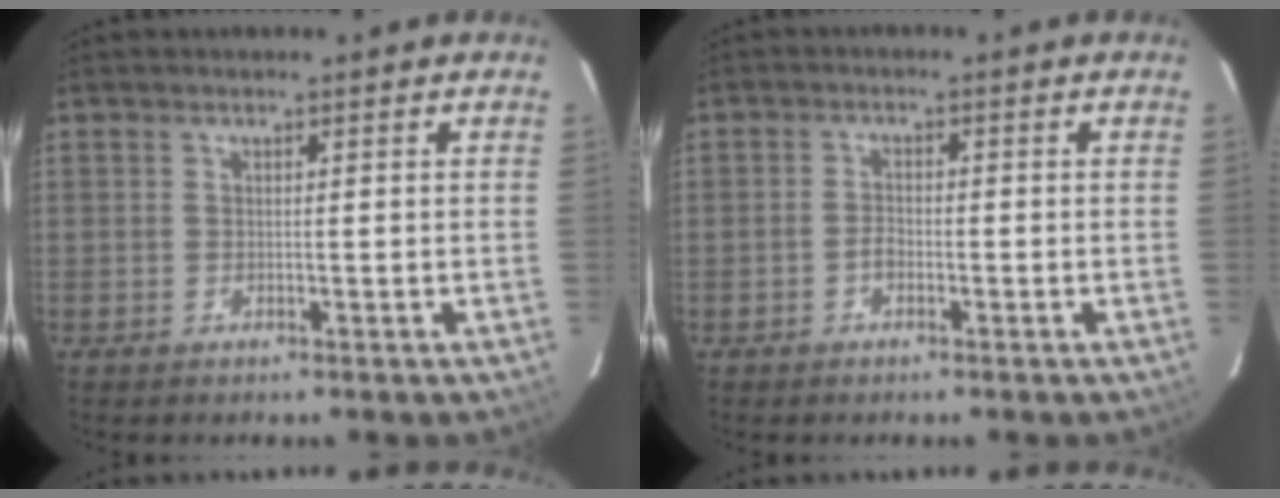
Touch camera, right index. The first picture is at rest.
{"total": 1.9, "force": [-1.0, 1.2, 1.0], "torque": [-0.021, 0.006, -0.020]}